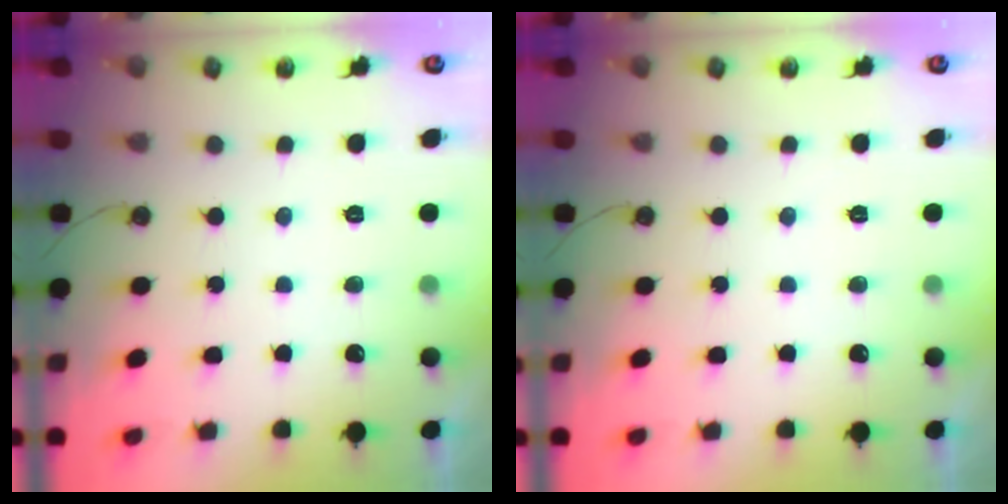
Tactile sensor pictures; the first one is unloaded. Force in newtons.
{"total": 0.0}